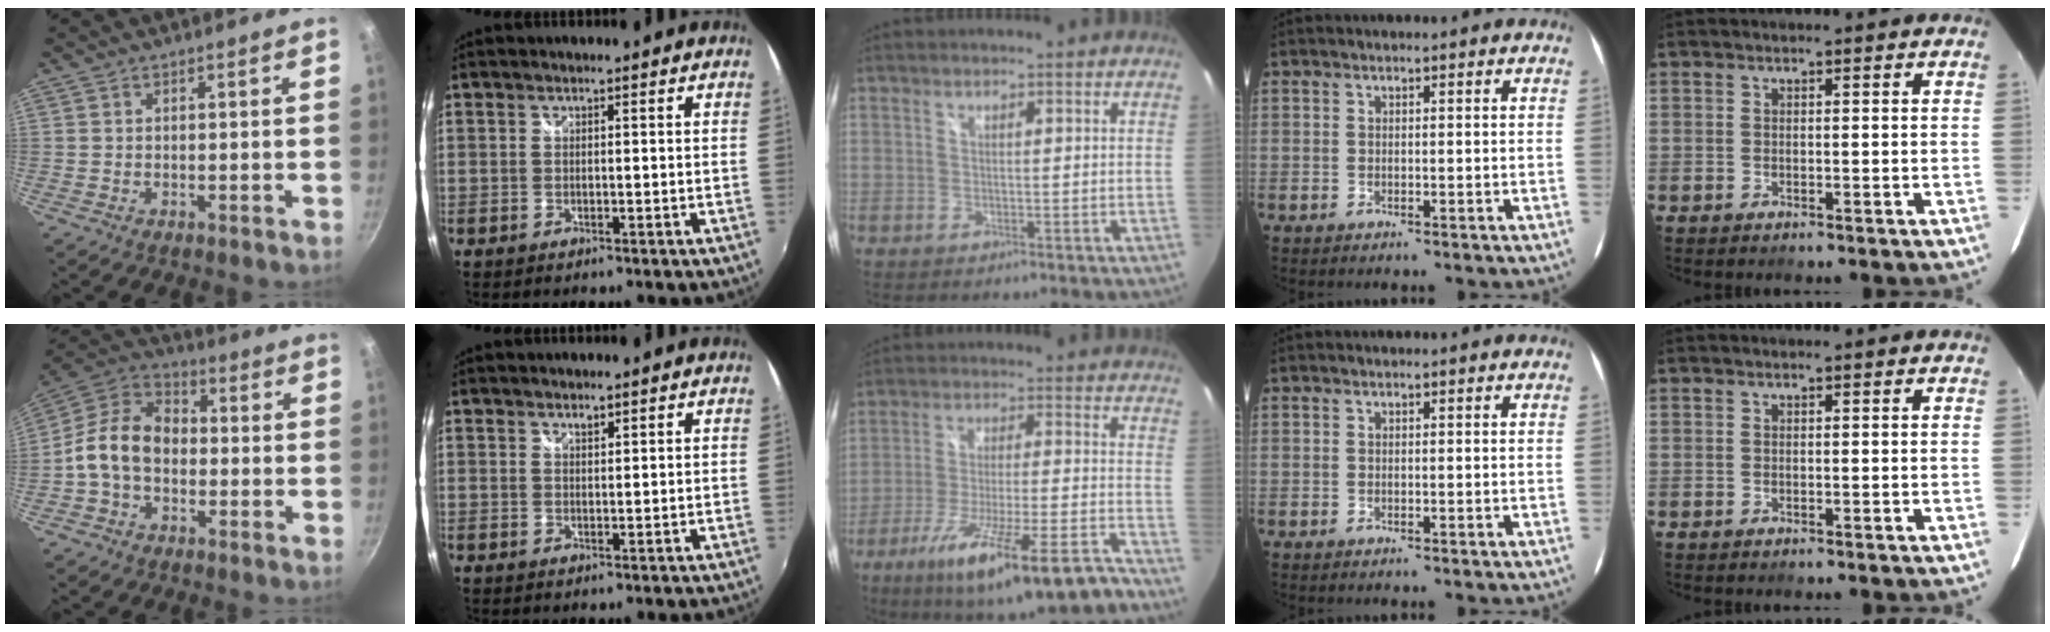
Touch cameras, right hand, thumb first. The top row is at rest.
{"thumb": {"total": 12.1, "force": [-1.8, 8.7, 8.2], "torque": [-0.120, 0.040, -0.056]}, "index": {"total": 1.0, "force": [0.9, 0.4, 0.4], "torque": [-0.005, 0.000, 0.015]}, "middle": {"total": 19.8, "force": [-14.1, 3.0, 13.5], "torque": [-0.236, -0.044, -0.210]}}